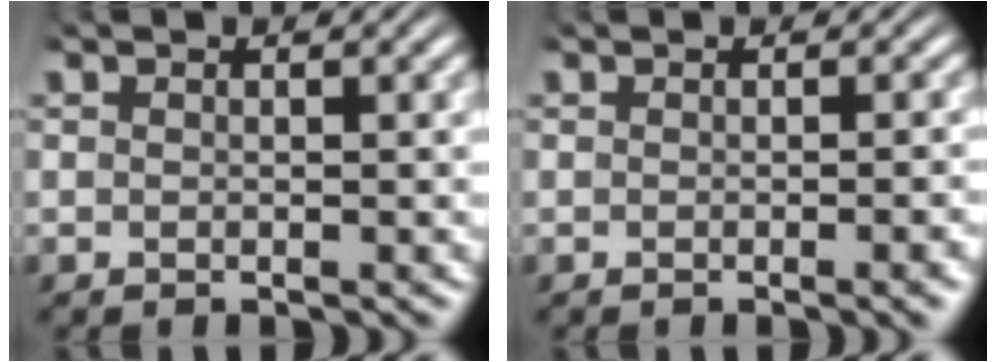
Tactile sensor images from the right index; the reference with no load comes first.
{"total": 0.8, "force": [-0.6, -0.1, 0.6], "torque": [-0.008, 0.007, -0.012]}